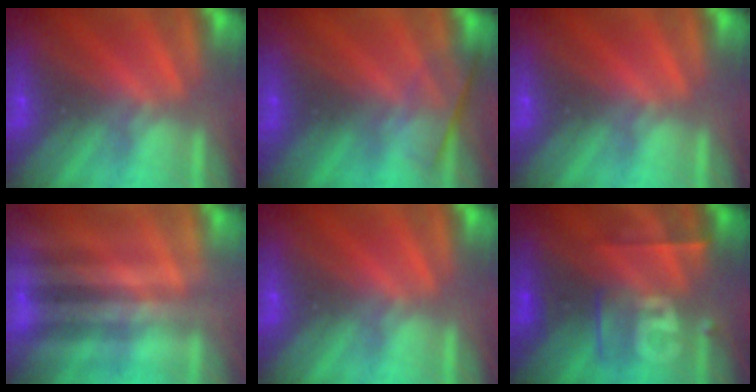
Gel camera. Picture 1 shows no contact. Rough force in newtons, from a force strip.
{"total": 2.4}
{"total": 0.0}
{"total": 1.8}
{"total": 0.0}
{"total": 2.4}